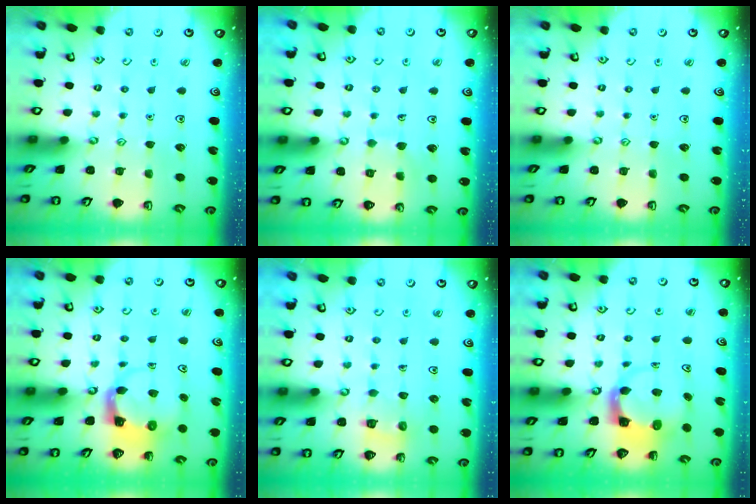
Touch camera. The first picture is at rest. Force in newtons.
{"total": 6.8, "press": 6.8, "slide": 0.5}
{"total": 0.0}
{"total": 3.9, "press": 3.8, "slide": 0.6}
{"total": 2.2, "press": 2.2, "slide": 0.1}
{"total": 3.6, "press": 3.6, "slide": 0.6}